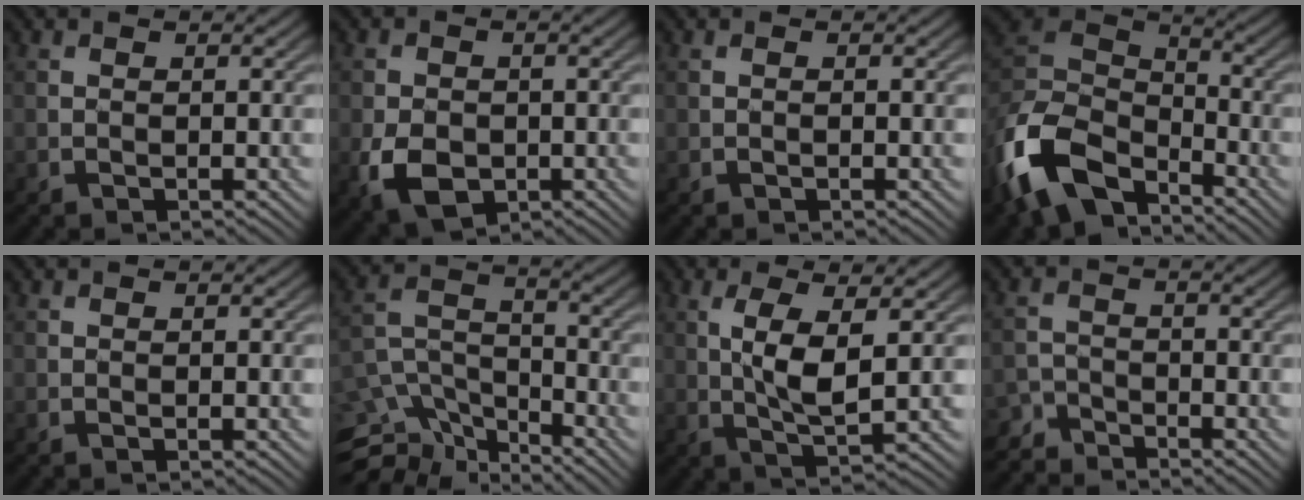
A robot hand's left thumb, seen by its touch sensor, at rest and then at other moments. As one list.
[{"total": 5.6, "force": [-1.8, 4.1, 3.4], "torque": [-0.078, -0.016, -0.035]}, {"total": 0.0}, {"total": 14.2, "force": [-8.2, 8.4, 8.0], "torque": [-0.220, -0.019, -0.163]}, {"total": 0.0}, {"total": 11.4, "force": [-8.8, 5.4, 4.9], "torque": [-0.117, -0.007, -0.144]}, {"total": 6.1, "force": [1.2, 1.7, 5.8], "torque": [-0.122, -0.002, 0.024]}, {"total": 3.5, "force": [-3.4, 0.9, 0.1], "torque": [0.001, -0.001, -0.076]}]